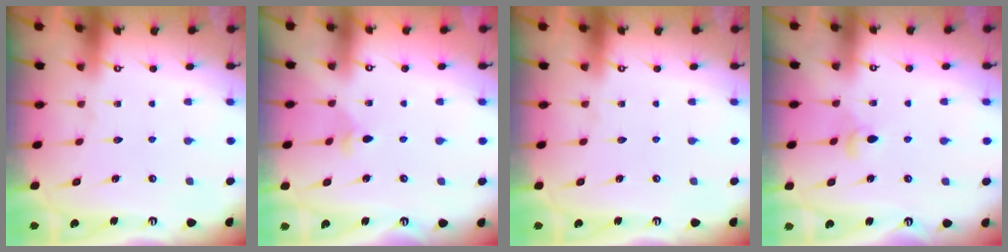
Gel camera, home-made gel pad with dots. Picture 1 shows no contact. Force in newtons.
{"total": 3.5, "press": 3.5, "slide": 0.7}
{"total": 0.0}
{"total": 3.9, "press": 3.8, "slide": 0.8}